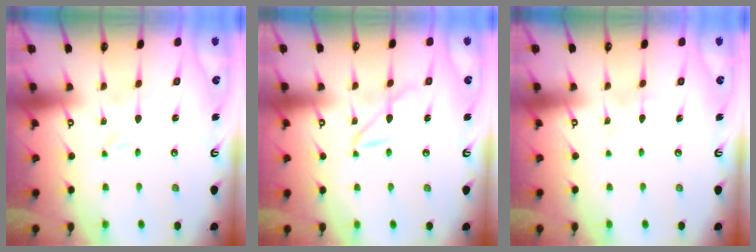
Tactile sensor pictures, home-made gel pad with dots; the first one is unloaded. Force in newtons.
{"total": 8.4, "press": 8.4, "slide": 0.7}
{"total": 2.4, "press": 2.4, "slide": 0.3}